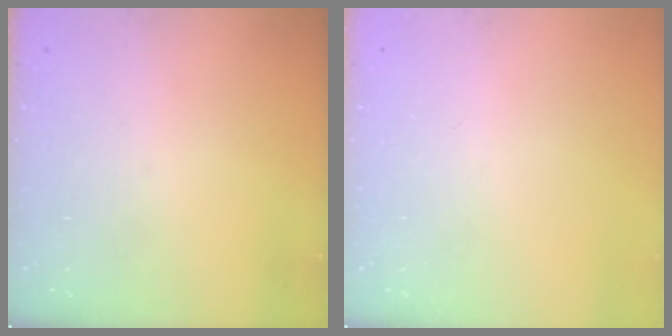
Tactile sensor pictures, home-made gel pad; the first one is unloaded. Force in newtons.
{"total": 0.0}